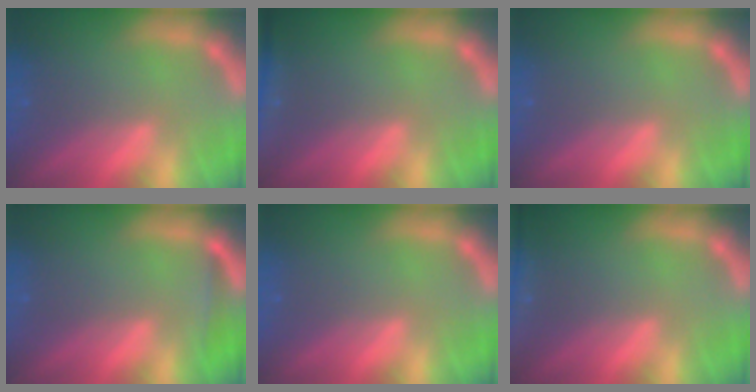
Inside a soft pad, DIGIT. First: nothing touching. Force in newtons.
{"total": 5.0}
{"total": 0.0}
{"total": 1.4}
{"total": 0.0}
{"total": 7.5}